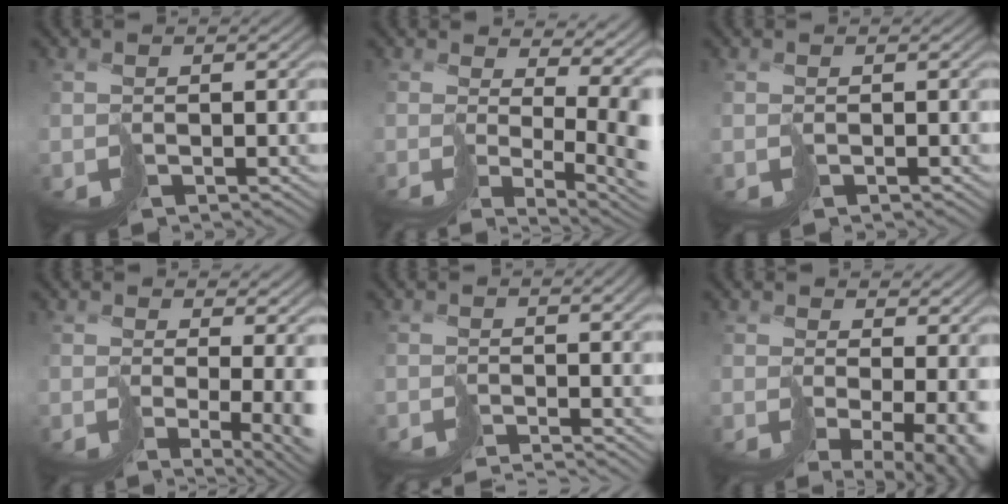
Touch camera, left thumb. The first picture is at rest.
{"total": 9.7, "force": [0.9, 3.9, 8.9], "torque": [-0.119, -0.020, 0.049]}
{"total": 0.6, "force": [-0.3, -0.4, -0.4], "torque": [0.012, 0.001, -0.002]}
{"total": 7.5, "force": [0.6, 2.3, 7.1], "torque": [-0.096, -0.019, 0.038]}
{"total": 3.8, "force": [-2.7, -0.3, 2.6], "torque": [-0.017, -0.008, -0.037]}
{"total": 9.2, "force": [0.0, 4.3, 8.2], "torque": [-0.124, -0.036, 0.047]}